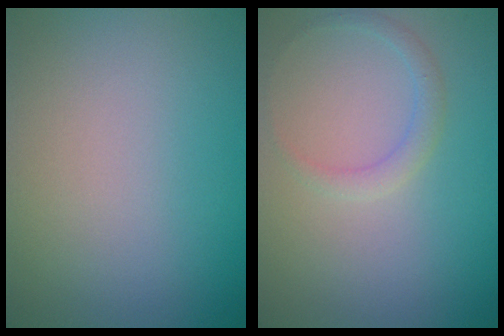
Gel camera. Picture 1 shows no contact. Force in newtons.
{"total": 1.4, "press": 1.4, "slide": 0.1}